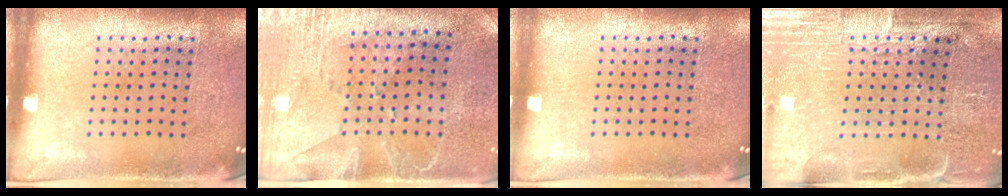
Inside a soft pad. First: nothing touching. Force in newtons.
{"total": 2.7, "press": 2.3, "slide": 1.5}
{"total": 0.0}
{"total": 4.0, "press": 3.7, "slide": 1.5}